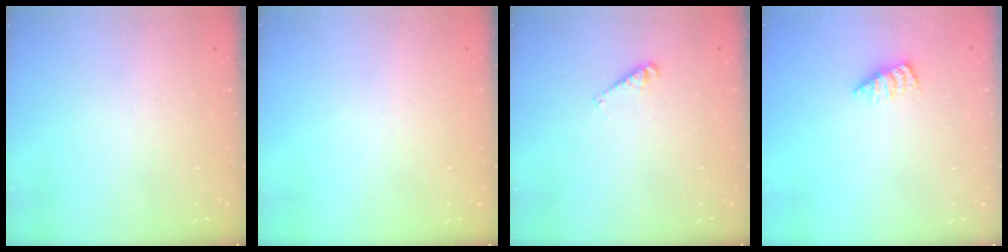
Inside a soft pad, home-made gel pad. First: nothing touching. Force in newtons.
{"total": 0.0}
{"total": 2.7, "press": 2.7, "slide": 0.4}
{"total": 1.9, "press": 1.9, "slide": 0.3}